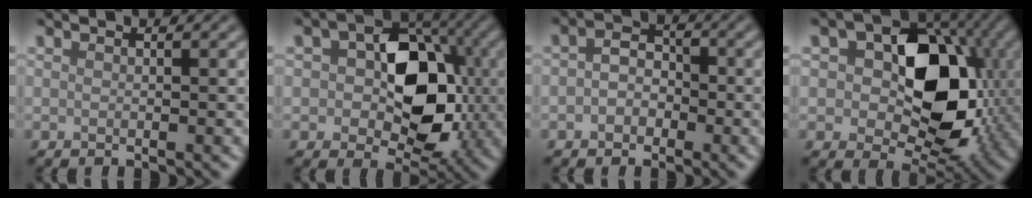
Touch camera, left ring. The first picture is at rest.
{"total": 9.6, "force": [0.3, 6.5, 7.1], "torque": [-0.097, -0.002, 0.002]}
{"total": 2.4, "force": [-0.7, 2.0, 1.2], "torque": [-0.021, 0.004, -0.022]}
{"total": 12.3, "force": [1.1, 8.3, 9.0], "torque": [-0.119, -0.001, 0.017]}